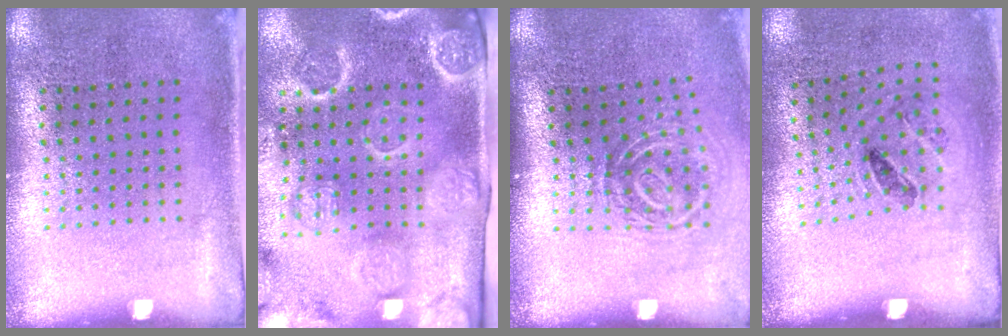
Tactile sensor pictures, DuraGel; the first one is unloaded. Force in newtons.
{"total": 4.0, "press": 3.4, "slide": 2.1}
{"total": 1.8, "press": 1.2, "slide": 1.4}
{"total": 1.2, "press": 0.8, "slide": 1.0}